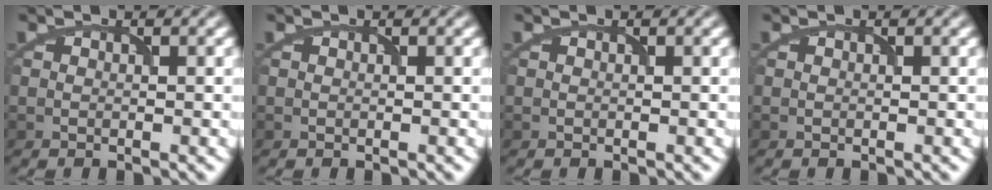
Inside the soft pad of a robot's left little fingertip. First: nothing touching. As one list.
[{"total": 0.0}, {"total": 0.0}, {"total": 0.0}]